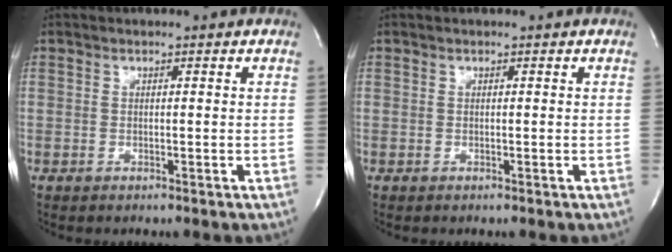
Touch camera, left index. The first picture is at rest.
{"total": 0.0}